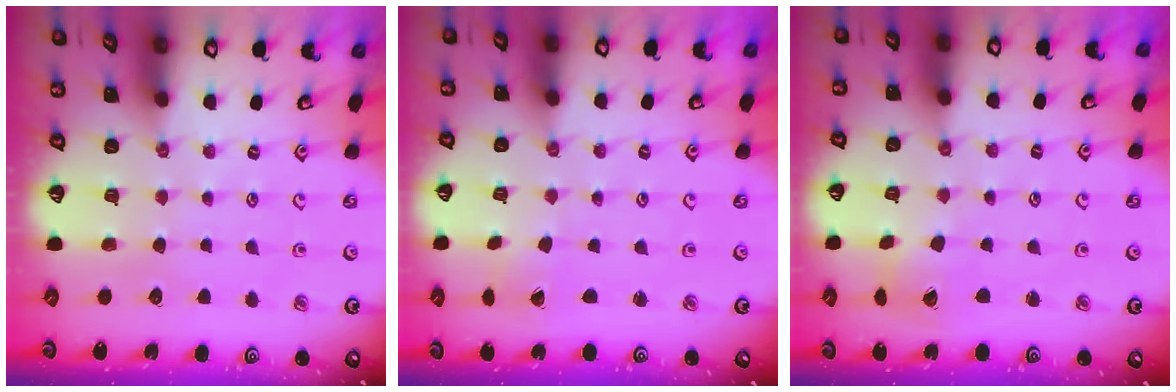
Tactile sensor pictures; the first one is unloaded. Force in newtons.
{"total": 1.0, "press": 0.9, "slide": 0.4}
{"total": 5.7, "press": 5.7, "slide": 0.6}